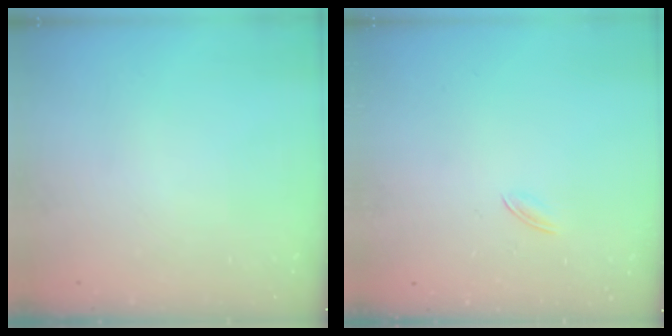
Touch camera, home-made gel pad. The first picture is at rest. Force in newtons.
{"total": 1.6, "press": 1.5, "slide": 0.5}